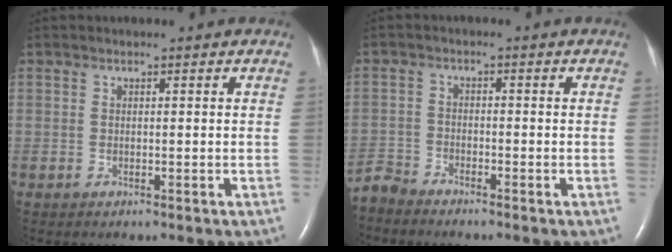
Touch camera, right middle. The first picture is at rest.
{"total": 3.3, "force": [-3.3, 0.1, -0.3], "torque": [0.009, -0.016, -0.067]}